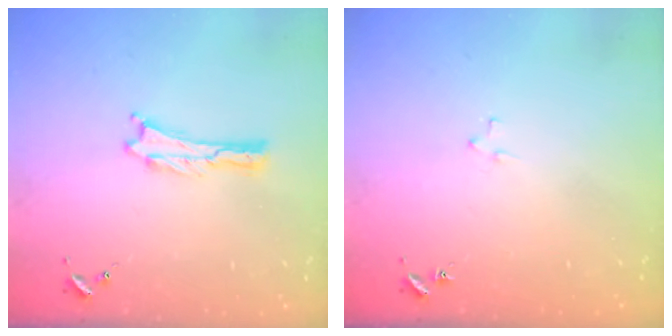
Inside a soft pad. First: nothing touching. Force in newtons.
{"total": 1.9, "press": 1.9, "slide": 0.1}